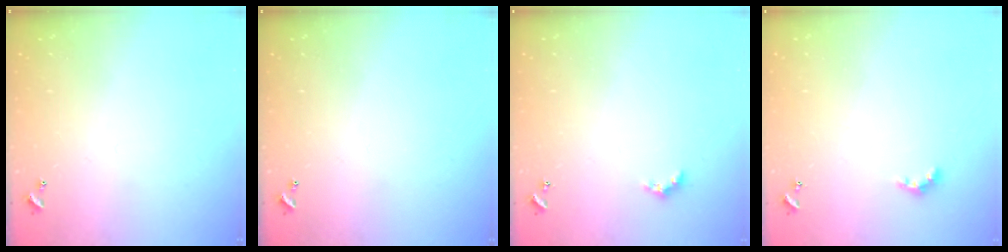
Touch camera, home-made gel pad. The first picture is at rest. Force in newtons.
{"total": 0.0}
{"total": 1.5, "press": 1.4, "slide": 0.4}
{"total": 2.4, "press": 2.3, "slide": 0.5}